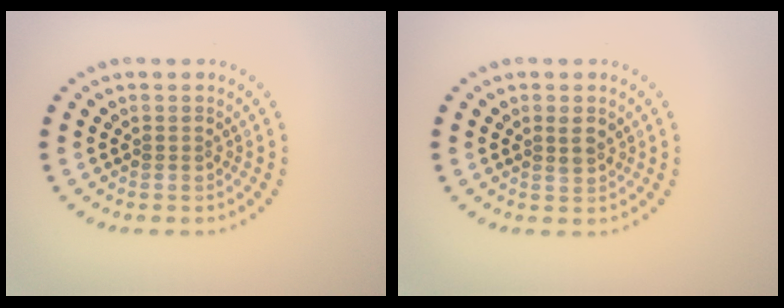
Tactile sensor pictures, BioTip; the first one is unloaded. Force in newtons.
{"total": 1.5, "press": 1.3, "slide": 0.8}